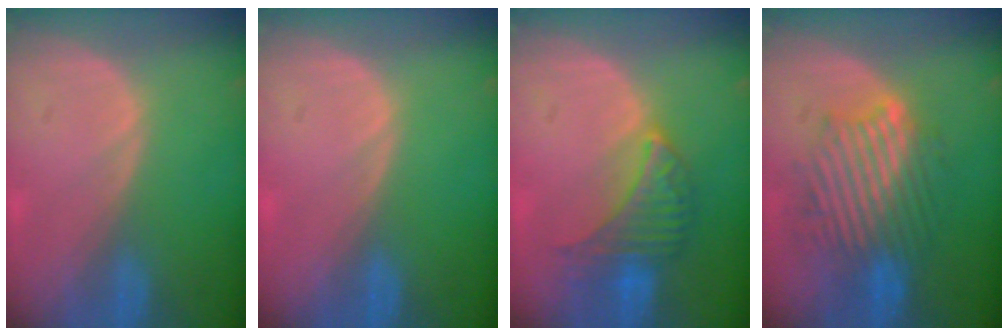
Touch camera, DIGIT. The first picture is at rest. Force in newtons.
{"total": 0.0}
{"total": 6.5, "press": 6.5, "slide": 0.6}
{"total": 9.3, "press": 9.3, "slide": 0.9}